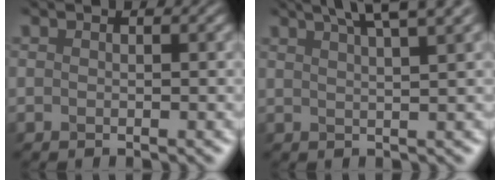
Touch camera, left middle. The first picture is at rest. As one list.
[{"total": 5.3, "force": [3.8, 0.8, 3.6], "torque": [-0.044, 0.033, 0.048]}]